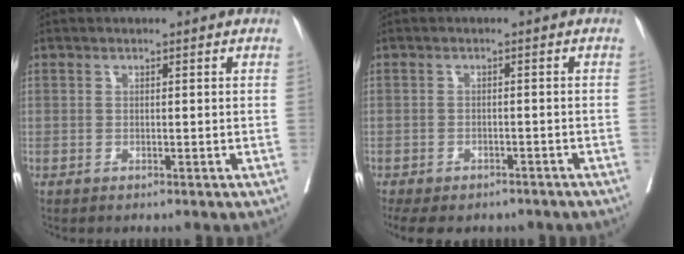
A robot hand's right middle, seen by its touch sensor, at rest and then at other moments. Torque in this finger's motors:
{"motor_torque": [1.07, -1.07, 0.36, 0.11]}